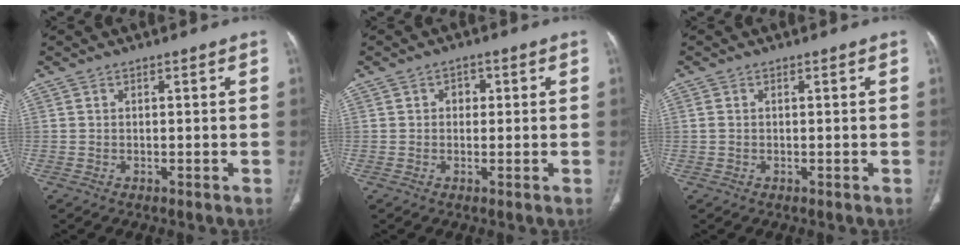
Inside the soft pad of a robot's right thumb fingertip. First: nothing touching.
{"total": 2.2, "force": [0.4, 1.8, 1.2], "torque": [-0.004, 0.004, 0.002]}
{"total": 0.9, "force": [0.1, 0.7, 0.6], "torque": [-0.024, 0.006, 0.004]}